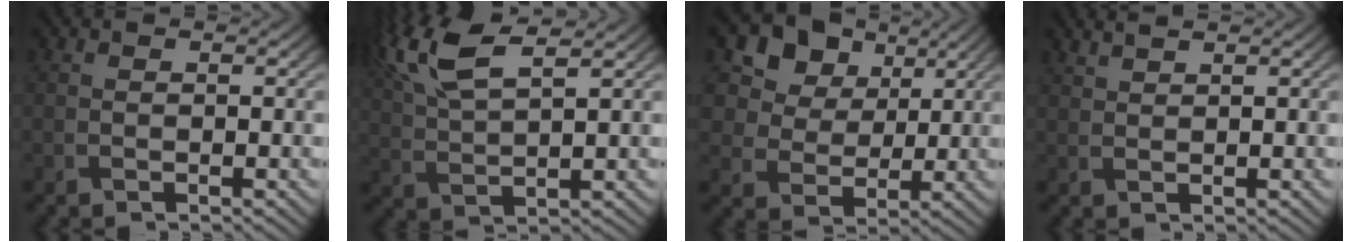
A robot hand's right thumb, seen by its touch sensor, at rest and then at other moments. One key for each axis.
{"total": 9.4, "fx": 5.6, "fy": 2.6, "fz": 7.0, "tx": -0.171, "ty": 0.024, "tz": 0.116}
{"total": 11.8, "fx": 5.8, "fy": 8.8, "fz": 5.3, "tx": -0.145, "ty": -0.001, "tz": 0.124}
{"total": 1.6, "fx": 1.5, "fy": 0.2, "fz": 0.6, "tx": -0.018, "ty": 0.005, "tz": 0.034}